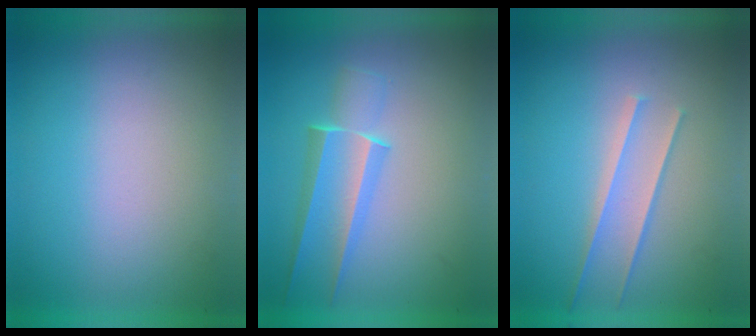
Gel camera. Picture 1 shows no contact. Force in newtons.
{"total": 2.6}
{"total": 1.5}